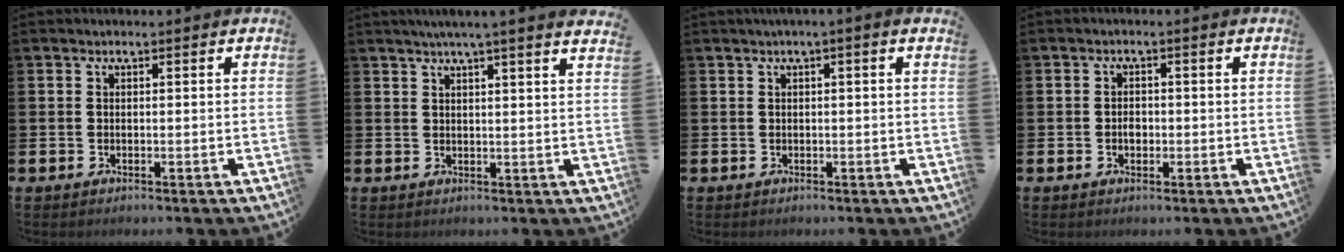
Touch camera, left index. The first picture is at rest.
{"total": 3.7, "force": [3.4, -1.0, 1.1], "torque": [-0.025, -0.015, 0.061]}
{"total": 0.8, "force": [0.2, -0.2, 0.8], "torque": [-0.018, 0.002, 0.003]}
{"total": 1.6, "force": [-0.3, 1.2, 1.1], "torque": [-0.010, 0.003, -0.009]}